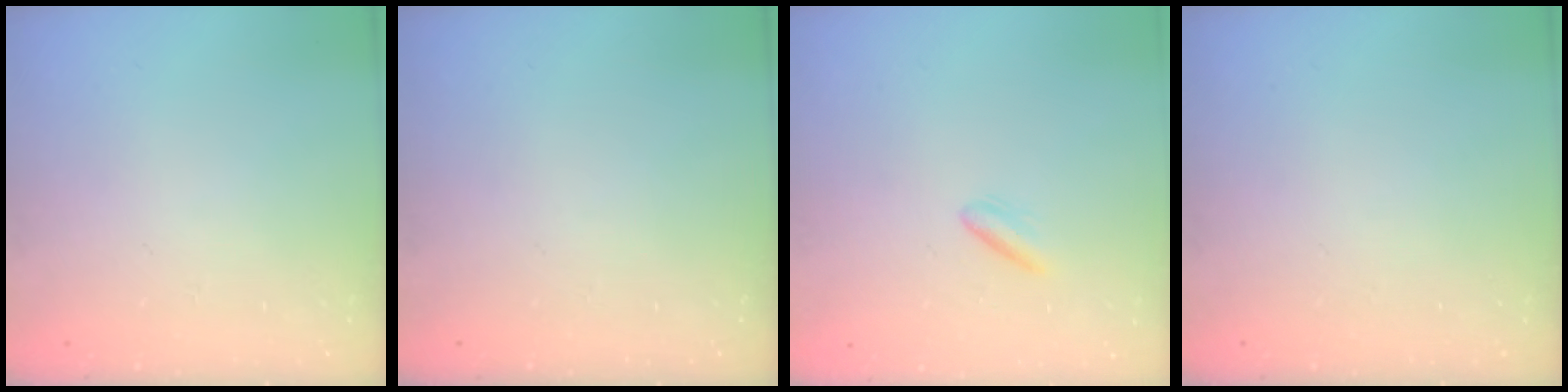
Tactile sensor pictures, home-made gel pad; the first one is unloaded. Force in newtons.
{"total": 0.0}
{"total": 3.3, "press": 3.1, "slide": 1.2}
{"total": 0.0}